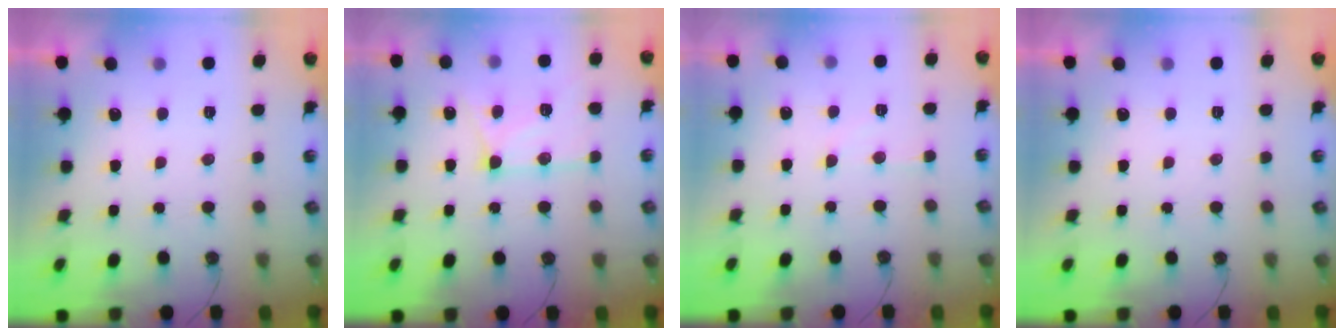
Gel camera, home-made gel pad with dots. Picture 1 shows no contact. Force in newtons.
{"total": 14.9, "press": 14.8, "slide": 1.2}
{"total": 4.7, "press": 4.6, "slide": 0.6}
{"total": 0.0}